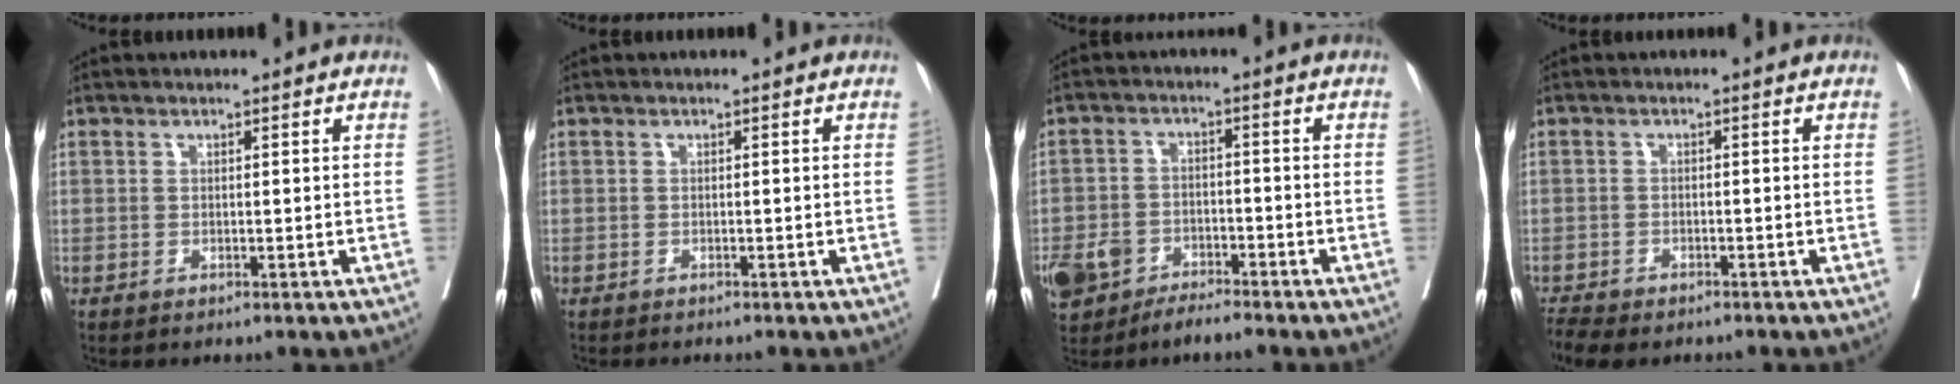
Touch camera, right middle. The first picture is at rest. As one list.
[{"total": 1.5, "force": [-1.4, 0.2, 0.5], "torque": [-0.015, -0.005, -0.018]}, {"total": 6.4, "force": [-4.6, 3.3, 3.0], "torque": [-0.062, 0.006, -0.080]}, {"total": 6.1, "force": [-5.2, 1.7, 2.7], "torque": [-0.050, -0.013, -0.084]}]